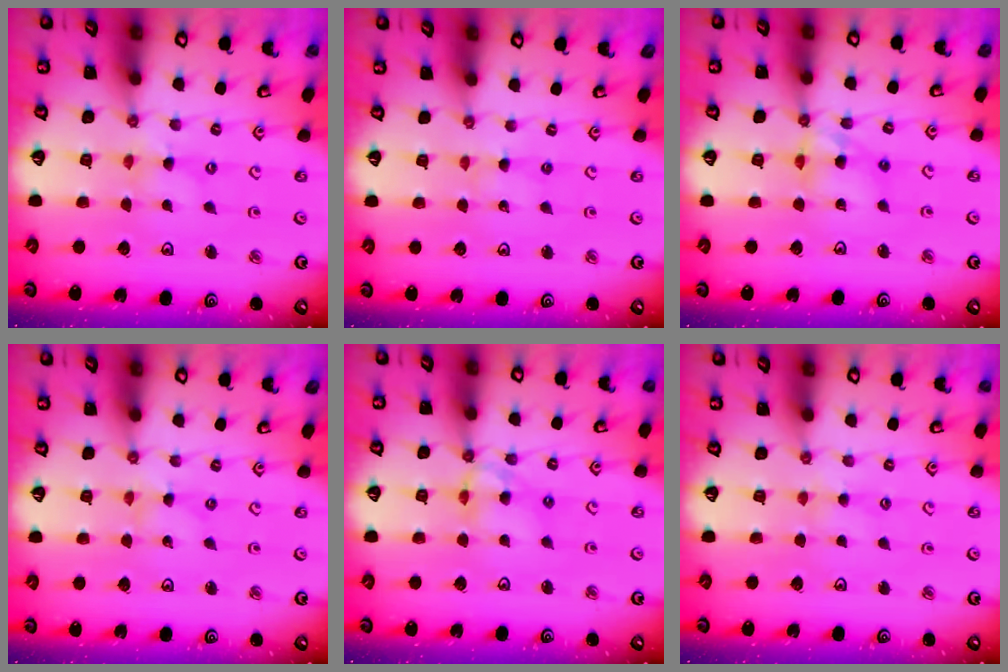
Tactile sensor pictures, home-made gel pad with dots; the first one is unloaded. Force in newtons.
{"total": 1.0, "press": 1.0, "slide": 0.2}
{"total": 9.2, "press": 9.2, "slide": 0.7}
{"total": 0.0}
{"total": 9.0, "press": 9.0, "slide": 0.9}
{"total": 2.1, "press": 2.1, "slide": 0.4}